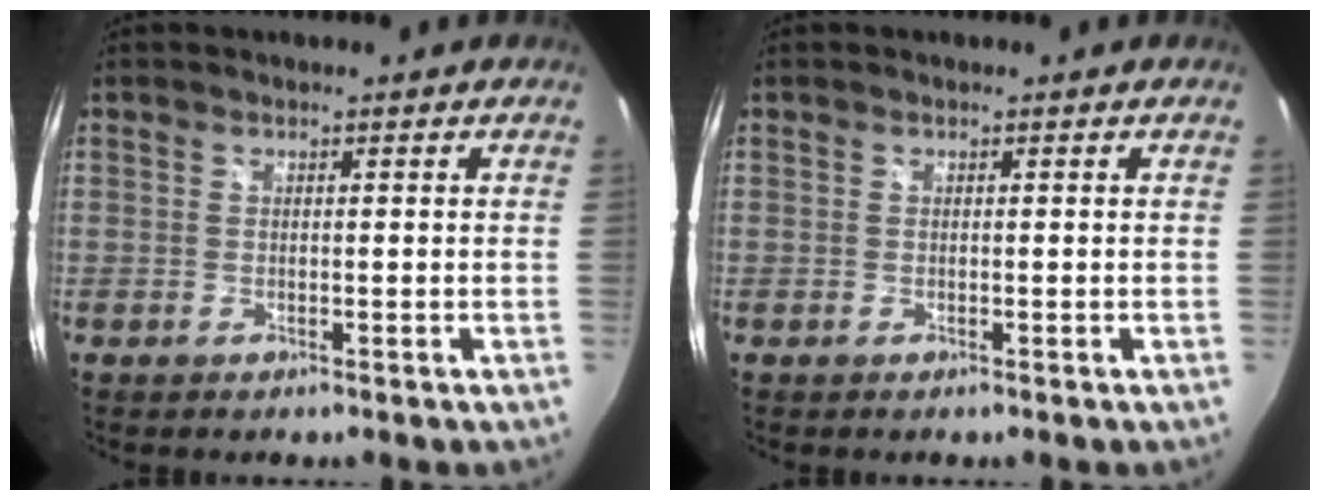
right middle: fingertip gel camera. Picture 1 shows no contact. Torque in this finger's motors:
{"motor_torque": [0.00, 0.00, 0.00, 0.01]}